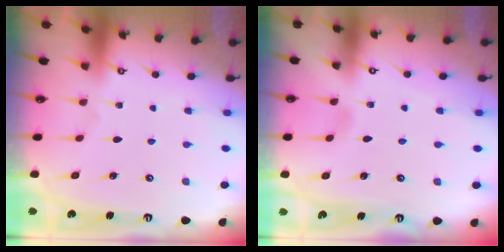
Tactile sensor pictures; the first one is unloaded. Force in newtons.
{"total": 3.1, "press": 3.0, "slide": 0.4}